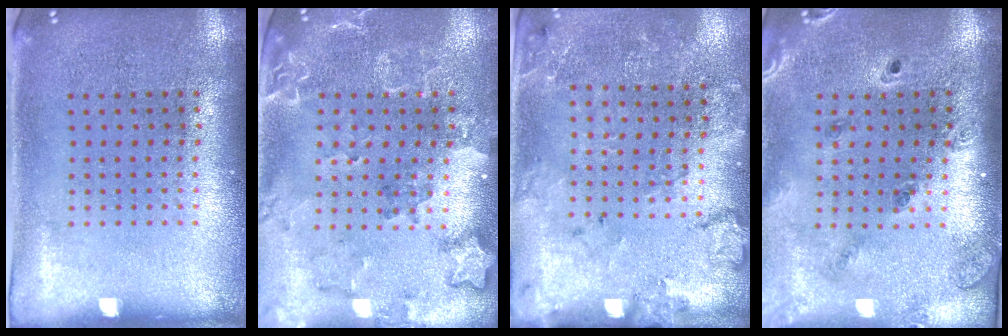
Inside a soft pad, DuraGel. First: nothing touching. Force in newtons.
{"total": 2.0, "press": 1.9, "slide": 0.7}
{"total": 1.8, "press": 1.6, "slide": 0.7}
{"total": 1.3, "press": 1.3, "slide": 0.2}